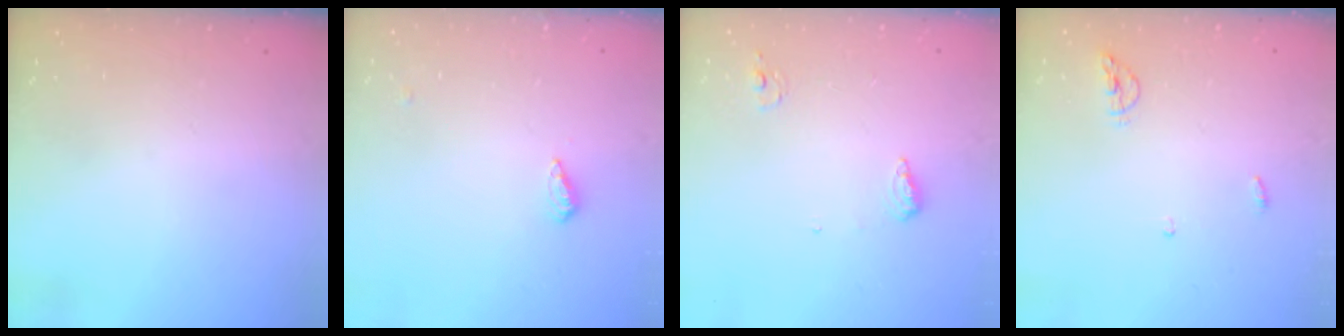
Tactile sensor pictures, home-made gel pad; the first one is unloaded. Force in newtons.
{"total": 3.5, "press": 3.5, "slide": 0.4}
{"total": 6.3, "press": 6.1, "slide": 1.6}
{"total": 5.2, "press": 5.2, "slide": 0.7}